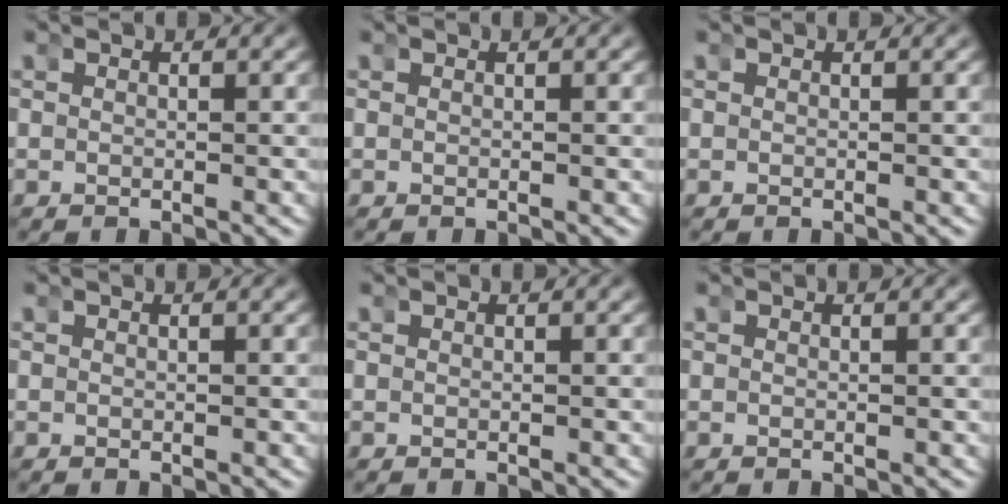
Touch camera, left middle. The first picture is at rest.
{"total": 0.0}
{"total": 0.0}
{"total": 0.0}
{"total": 0.0}
{"total": 0.0}